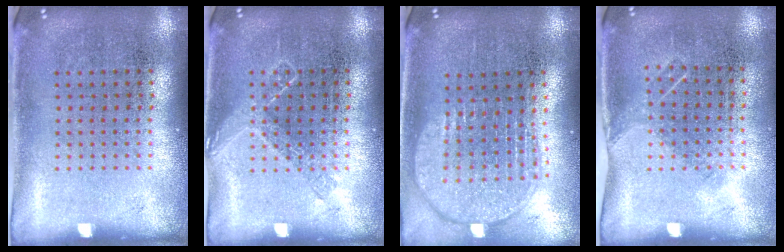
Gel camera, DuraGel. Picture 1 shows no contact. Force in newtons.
{"total": 1.7, "press": 1.7, "slide": 0.3}
{"total": 1.9, "press": 1.6, "slide": 1.1}
{"total": 1.1, "press": 0.8, "slide": 0.7}